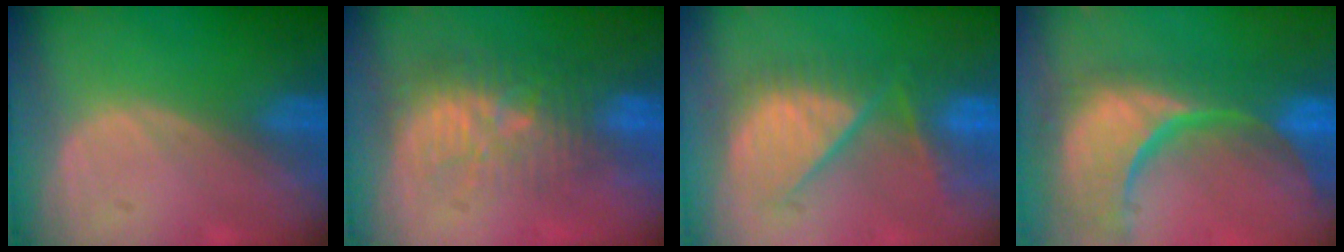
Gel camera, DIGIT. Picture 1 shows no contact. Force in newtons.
{"total": 9.1, "press": 8.7, "slide": 2.7}
{"total": 9.1, "press": 8.9, "slide": 2.0}
{"total": 15.4, "press": 12.1, "slide": 9.6}